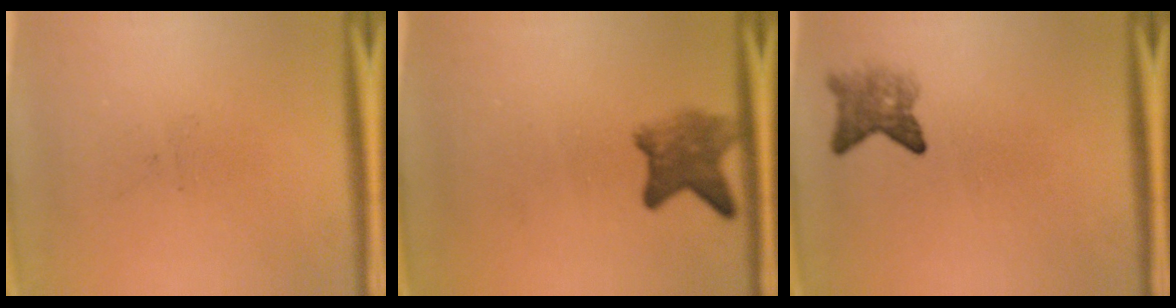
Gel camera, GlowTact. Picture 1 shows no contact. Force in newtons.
{"total": 5.0}
{"total": 2.8}